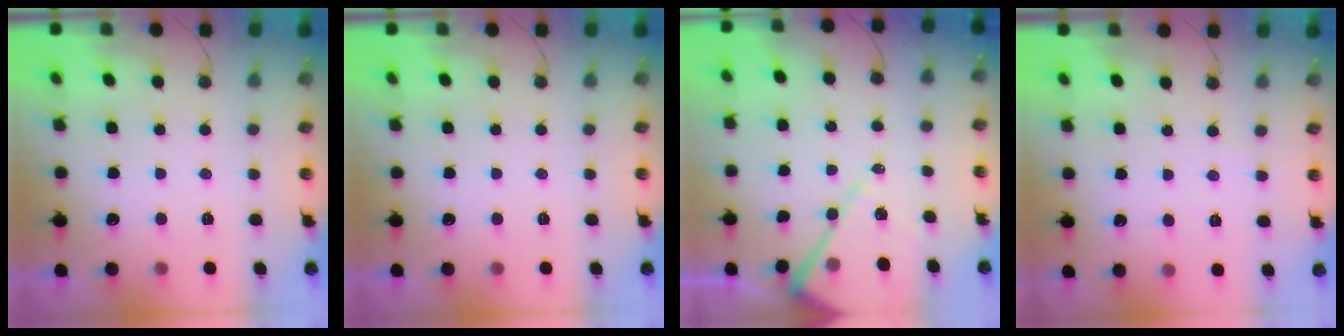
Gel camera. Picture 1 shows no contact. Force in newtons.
{"total": 0.0}
{"total": 11.2, "press": 11.2, "slide": 0.8}
{"total": 4.1, "press": 4.0, "slide": 0.6}